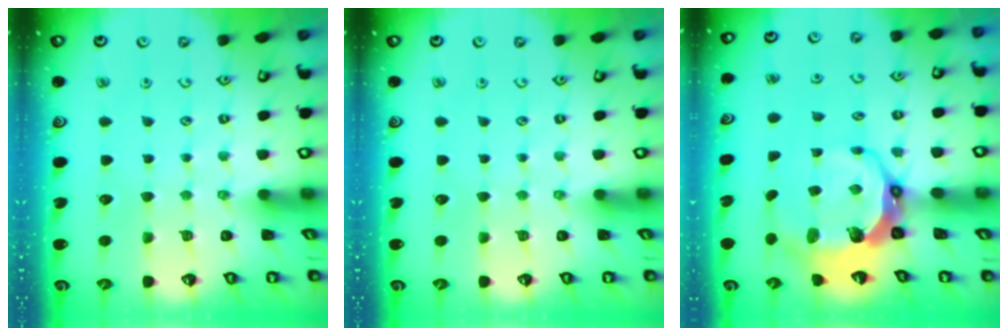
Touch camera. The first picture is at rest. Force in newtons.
{"total": 0.0}
{"total": 10.8, "press": 9.5, "slide": 5.2}